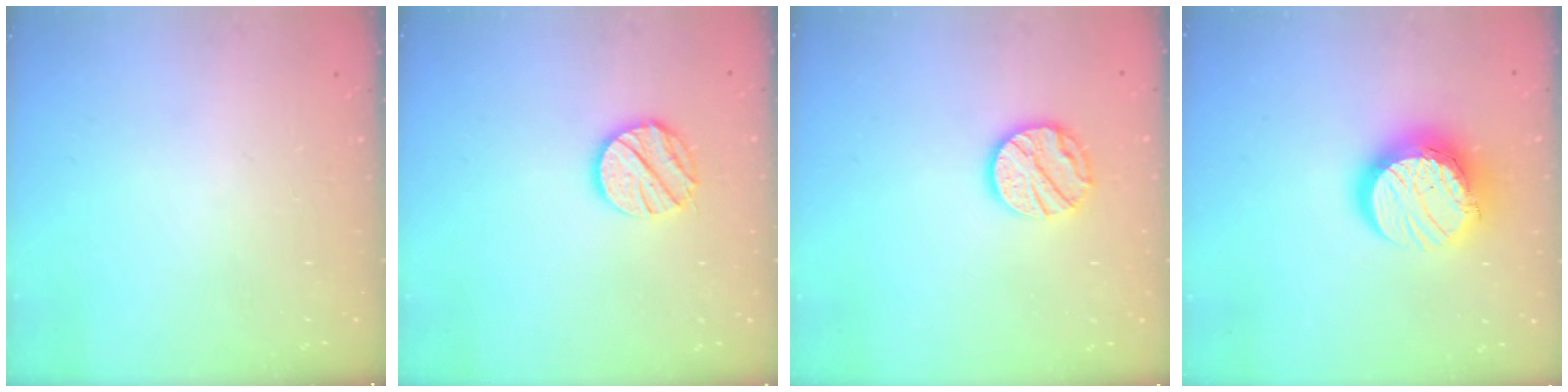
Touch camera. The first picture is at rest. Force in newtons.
{"total": 12.2, "press": 12.1, "slide": 1.4}
{"total": 11.7, "press": 11.7, "slide": 0.8}
{"total": 14.8, "press": 14.8, "slide": 1.5}